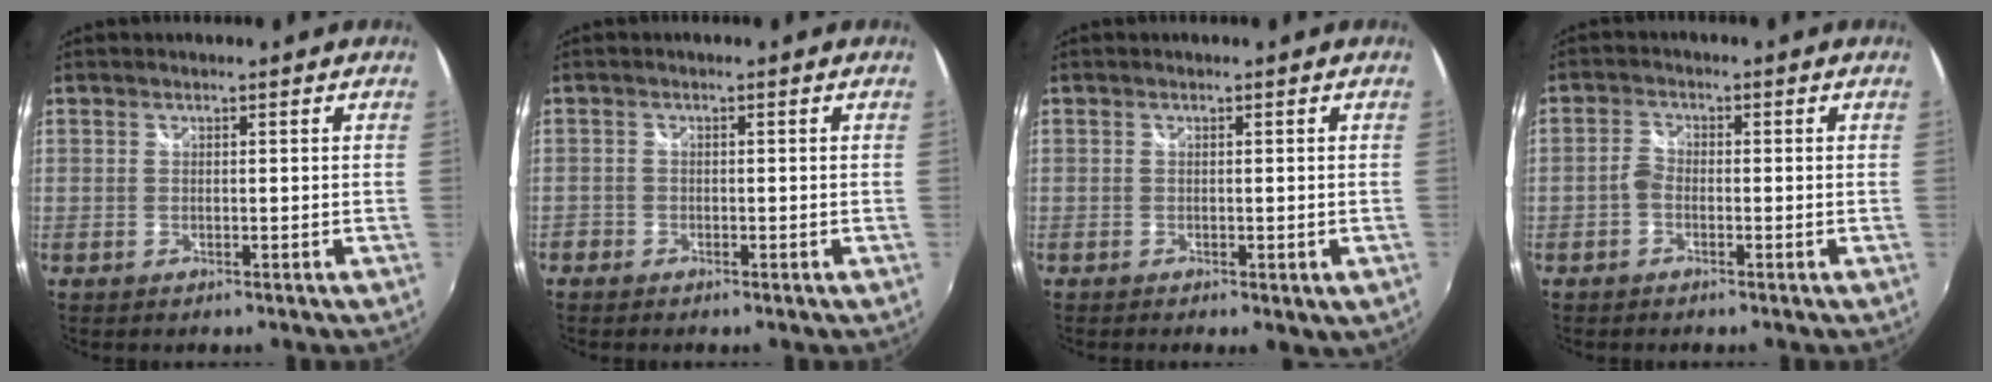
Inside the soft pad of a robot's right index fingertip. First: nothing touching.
{"total": 1.5, "force": [-1.1, 0.9, 0.3], "torque": [-0.011, -0.002, -0.024]}
{"total": 2.8, "force": [-1.1, 0.9, 2.4], "torque": [-0.037, -0.013, -0.010]}
{"total": 2.2, "force": [-1.3, 1.3, 1.2], "torque": [-0.027, 0.005, -0.028]}